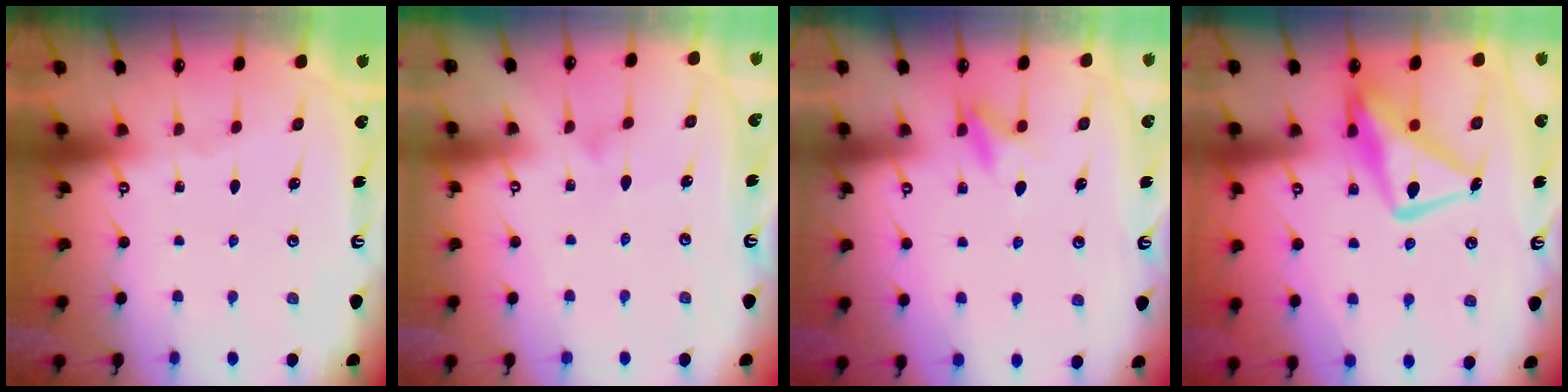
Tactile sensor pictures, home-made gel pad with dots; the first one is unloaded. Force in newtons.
{"total": 3.3, "press": 3.3, "slide": 0.1}
{"total": 5.8, "press": 5.7, "slide": 0.7}
{"total": 15.1, "press": 15.0, "slide": 1.5}